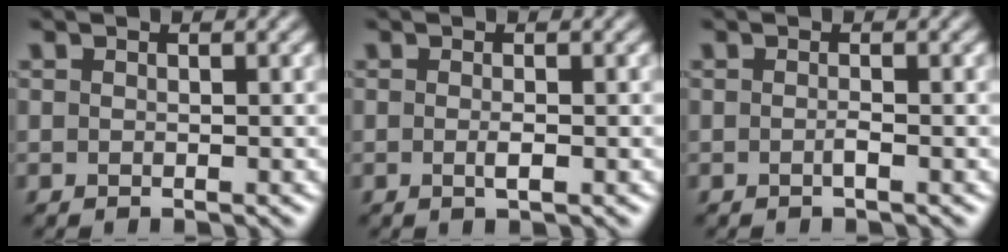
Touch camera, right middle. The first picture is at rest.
{"total": 1.1, "force": [-0.2, 0.2, 1.1], "torque": [-0.020, -0.003, -0.004]}
{"total": 0.7, "force": [-0.3, 0.0, 0.6], "torque": [-0.014, 0.000, -0.006]}